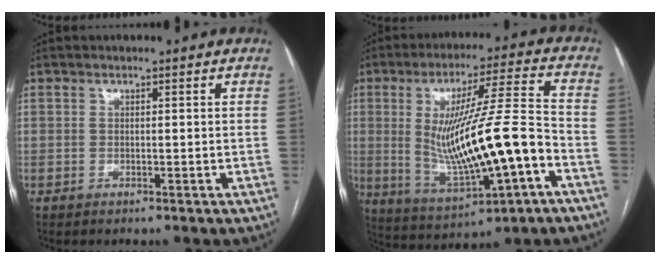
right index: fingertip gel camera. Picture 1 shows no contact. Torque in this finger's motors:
{"motor_torque": [2.14, 0.00, 1.05, 0.21]}